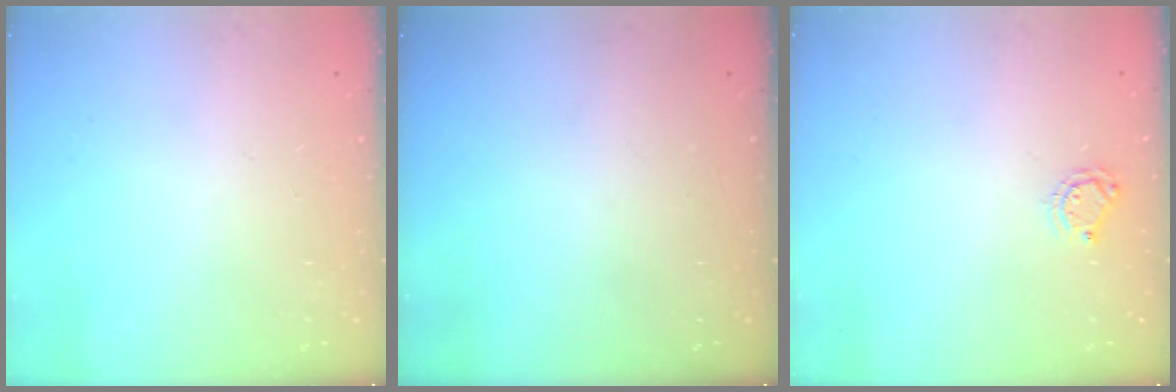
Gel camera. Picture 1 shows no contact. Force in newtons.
{"total": 0.0}
{"total": 5.0, "press": 5.0, "slide": 0.3}